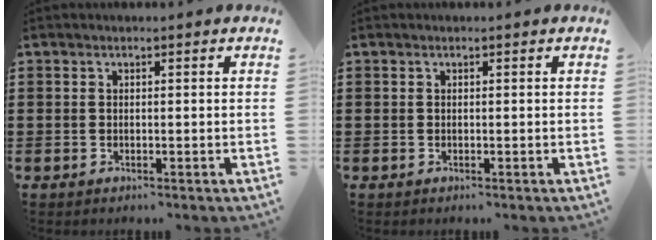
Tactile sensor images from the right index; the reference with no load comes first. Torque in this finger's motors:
{"motor_torque": [0.00, 0.00, 0.00, 0.00]}